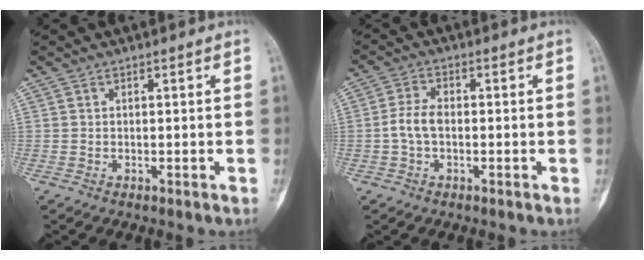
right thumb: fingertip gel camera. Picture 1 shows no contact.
{"total": 4.4, "force": [-0.7, 2.6, 3.5], "torque": [-0.075, 0.014, -0.018]}